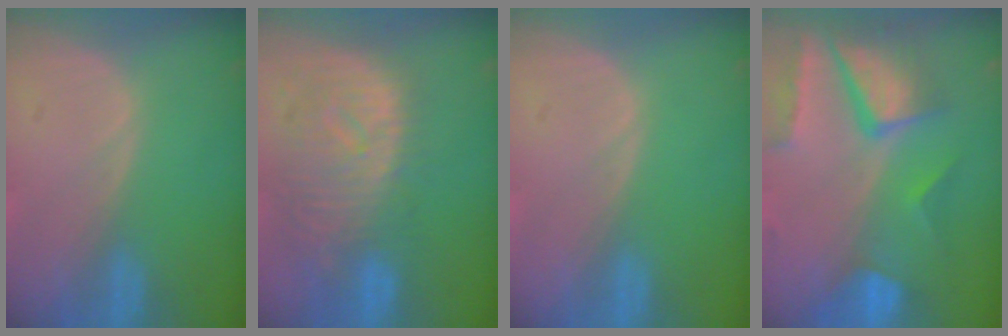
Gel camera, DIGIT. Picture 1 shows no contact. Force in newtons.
{"total": 10.9, "press": 9.8, "slide": 4.8}
{"total": 0.0}
{"total": 10.4, "press": 8.6, "slide": 5.8}